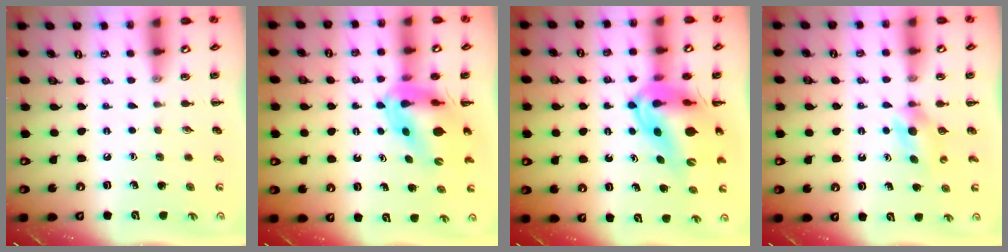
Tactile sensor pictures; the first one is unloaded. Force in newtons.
{"total": 11.6, "press": 11.0, "slide": 3.6}
{"total": 14.4, "press": 13.7, "slide": 4.3}
{"total": 3.9, "press": 3.6, "slide": 1.3}